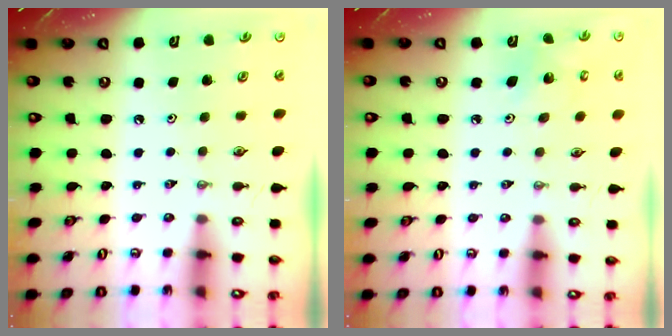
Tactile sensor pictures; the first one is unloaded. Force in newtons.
{"total": 4.4, "press": 4.4, "slide": 0.2}